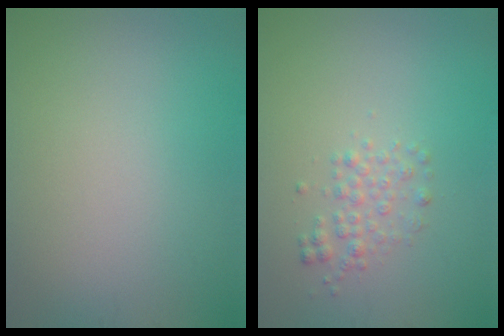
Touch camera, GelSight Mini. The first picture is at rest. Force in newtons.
{"total": 1.8, "press": 1.8, "slide": 0.0}